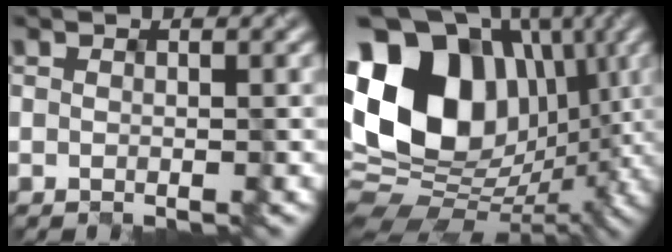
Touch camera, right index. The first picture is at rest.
{"total": 17.0, "force": [3.4, 13.0, 10.4], "torque": [-0.210, 0.033, 0.050]}